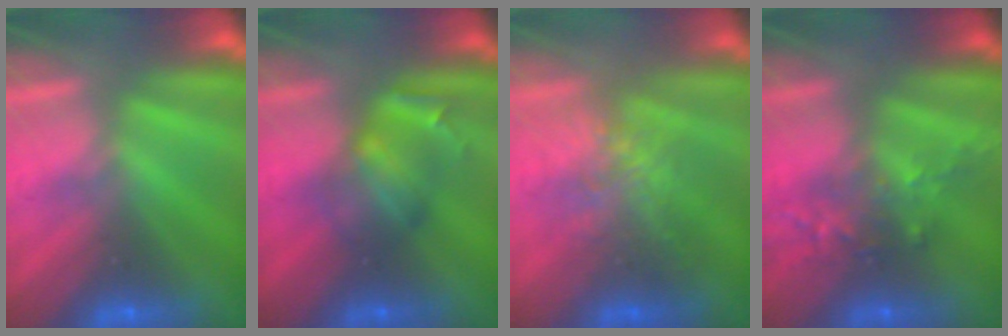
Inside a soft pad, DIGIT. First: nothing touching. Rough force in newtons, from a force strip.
{"total": 2.4}
{"total": 2.5}
{"total": 2.5}